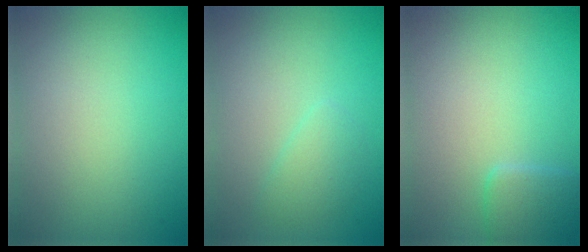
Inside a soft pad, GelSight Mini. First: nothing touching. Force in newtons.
{"total": 1.6, "press": 1.6, "slide": 0.1}
{"total": 1.8, "press": 1.8, "slide": 0.1}